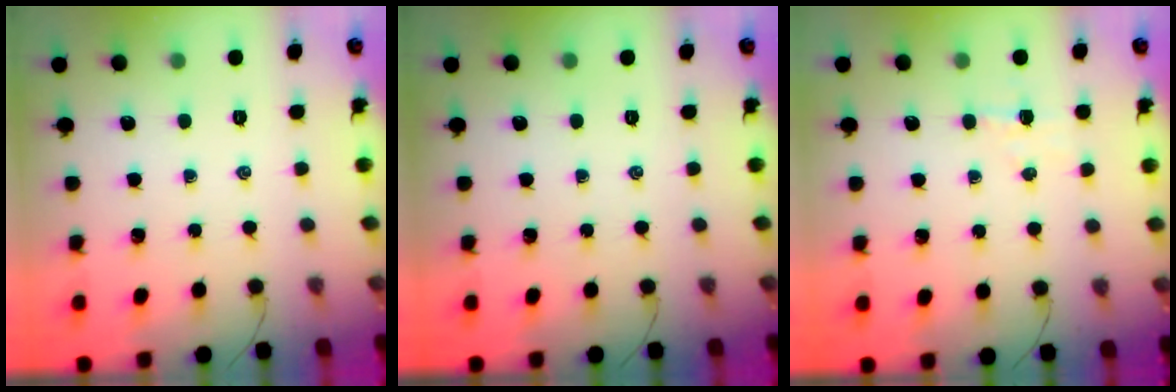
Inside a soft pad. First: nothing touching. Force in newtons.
{"total": 0.0}
{"total": 3.1, "press": 3.1, "slide": 0.6}